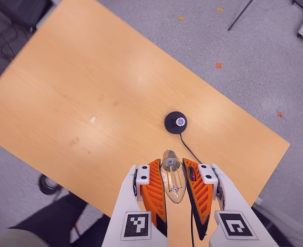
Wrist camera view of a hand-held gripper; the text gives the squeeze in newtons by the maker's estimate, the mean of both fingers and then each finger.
{"total": 18.9, "left": 20.8, "right": 16.9}